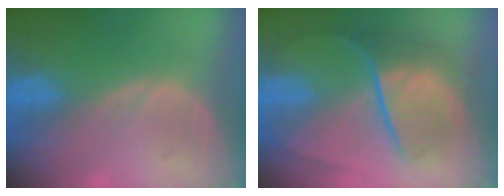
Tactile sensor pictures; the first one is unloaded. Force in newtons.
{"total": 8.9, "press": 7.6, "slide": 4.5}